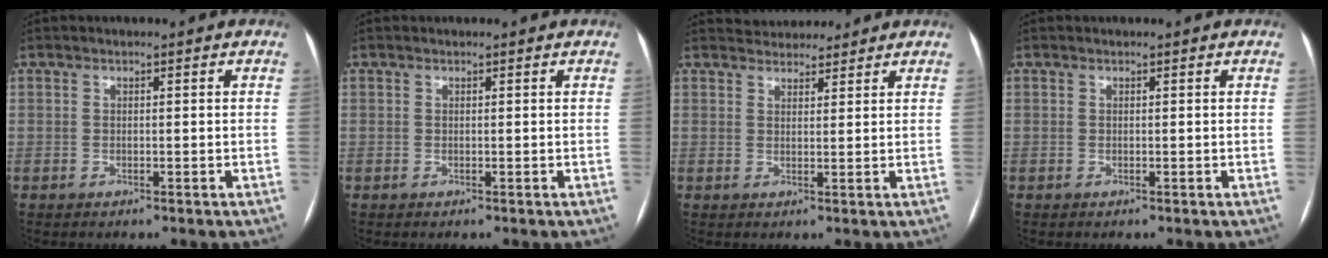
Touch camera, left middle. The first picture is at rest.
{"total": 0.5, "force": [0.5, 0.1, 0.0], "torque": [-0.007, 0.011, 0.007]}
{"total": 5.4, "force": [5.1, 1.7, 0.7], "torque": [-0.009, 0.020, 0.073]}
{"total": 0.0}